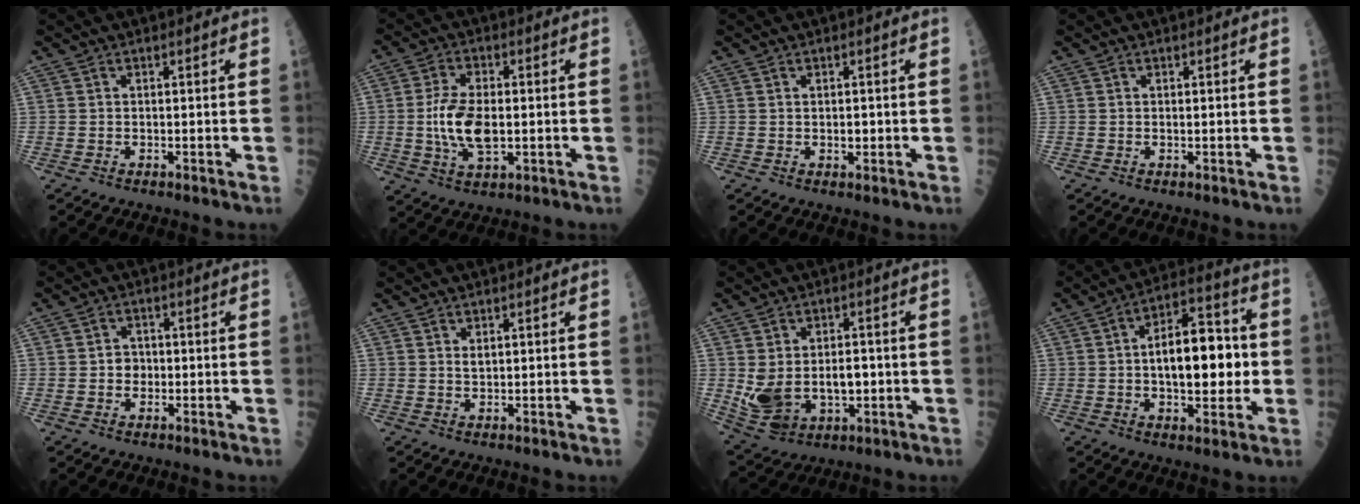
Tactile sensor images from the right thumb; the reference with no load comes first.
{"total": 10.0, "force": [-0.6, 4.9, 8.7], "torque": [-0.166, -0.002, -0.010]}
{"total": 1.3, "force": [0.0, 0.8, 1.0], "torque": [-0.009, -0.001, 0.002]}
{"total": 0.0}
{"total": 2.8, "force": [-0.2, 2.4, 1.4], "torque": [0.004, 0.007, -0.006]}
{"total": 1.0, "force": [0.6, 0.5, 0.7], "torque": [-0.008, -0.004, 0.012]}
{"total": 13.1, "force": [-1.0, 8.8, 9.7], "torque": [-0.152, 0.003, 0.011]}
{"total": 16.3, "force": [0.1, 8.0, 14.2], "torque": [-0.179, 0.022, -0.002]}